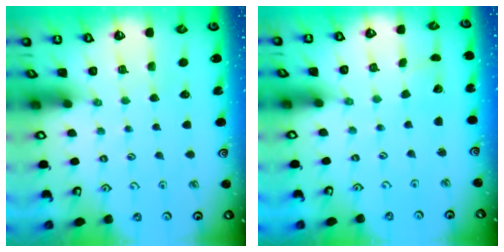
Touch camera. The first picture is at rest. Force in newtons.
{"total": 2.1, "press": 2.1, "slide": 0.2}